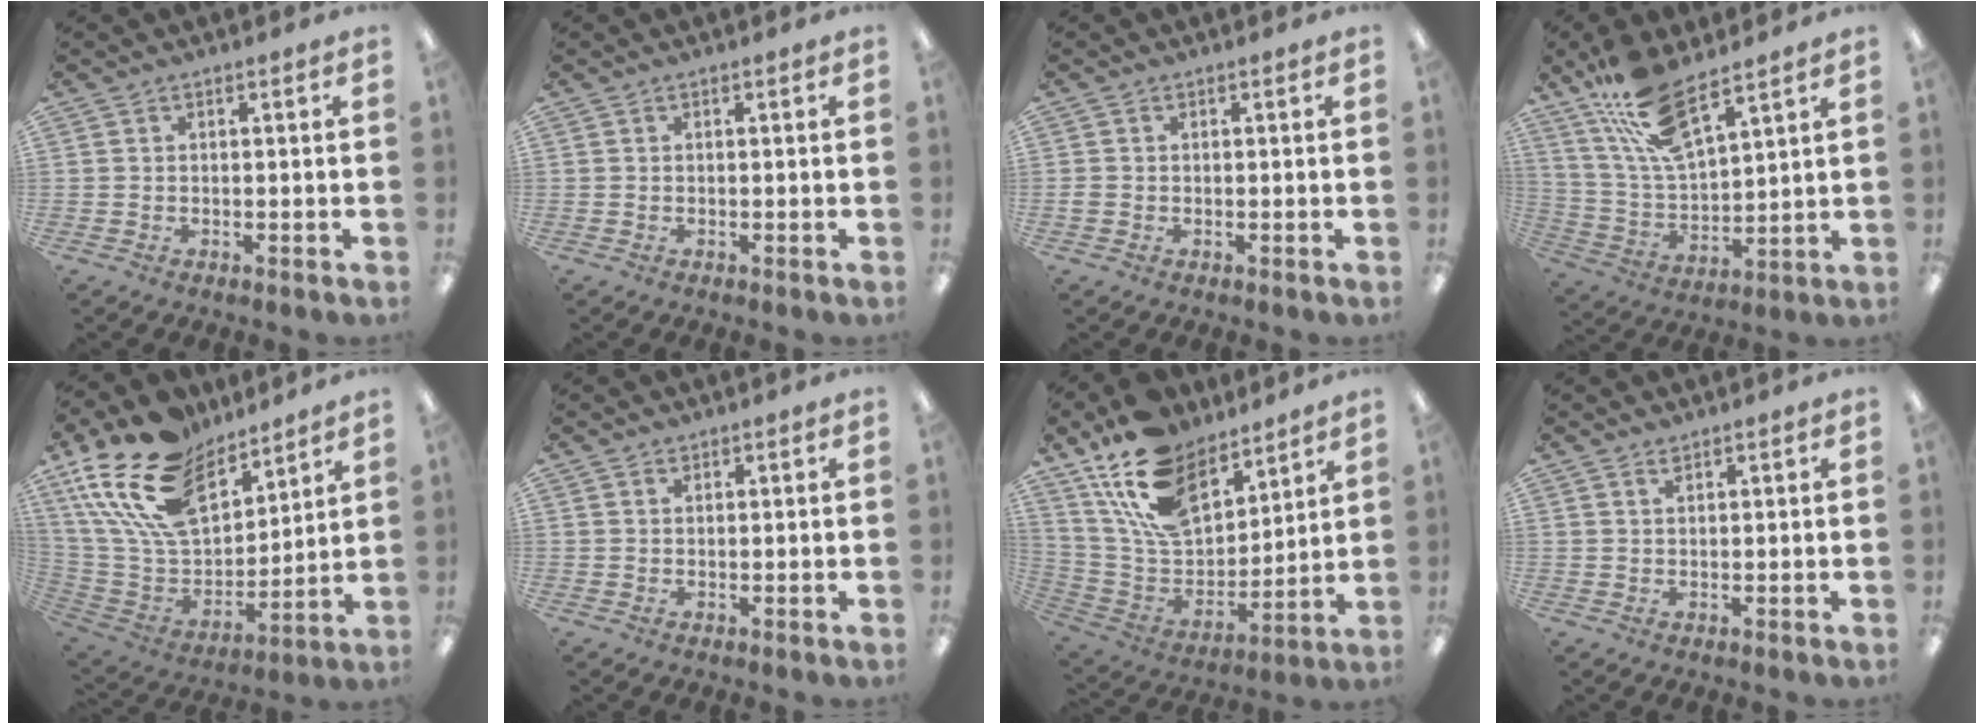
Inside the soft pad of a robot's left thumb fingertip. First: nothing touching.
{"total": 0.0}
{"total": 0.9, "force": [-0.2, 0.7, 0.4], "torque": [-0.008, 0.003, -0.004]}
{"total": 14.9, "force": [10.6, 4.9, 9.1], "torque": [-0.188, -0.043, 0.190]}
{"total": 22.7, "force": [14.8, 12.2, 12.0], "torque": [-0.265, -0.083, 0.272]}
{"total": 0.8, "force": [0.6, 0.5, 0.2], "torque": [-0.005, 0.001, 0.012]}
{"total": 19.4, "force": [13.3, 10.5, 9.5], "torque": [-0.198, -0.065, 0.250]}
{"total": 1.2, "force": [1.0, 0.3, 0.5], "torque": [-0.012, 0.000, 0.019]}